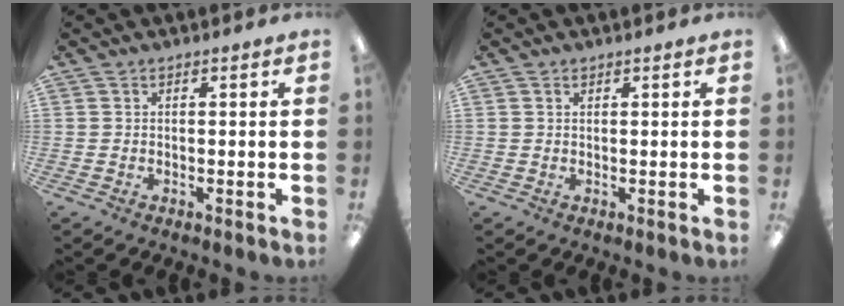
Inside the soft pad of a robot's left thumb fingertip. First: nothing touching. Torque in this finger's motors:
{"motor_torque": [0.00, -0.17, -0.42, 0.06, 0.03]}